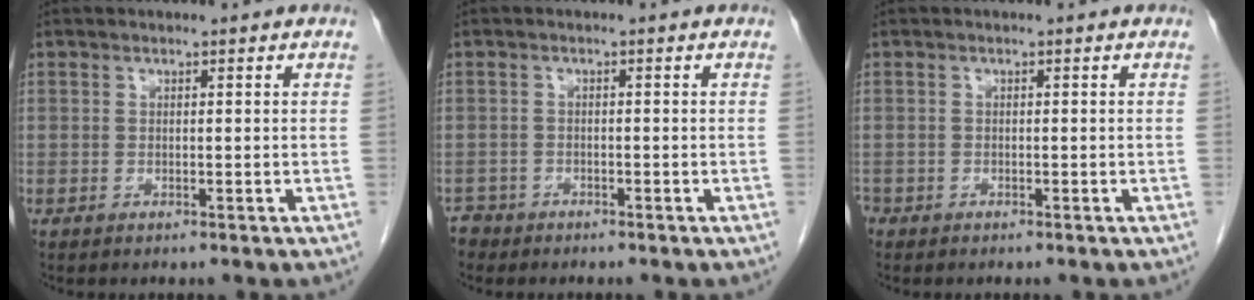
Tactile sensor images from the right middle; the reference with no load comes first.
{"total": 2.1, "force": [-1.7, 1.1, -0.5], "torque": [0.002, 0.003, -0.033]}
{"total": 0.9, "force": [-0.6, 0.7, 0.2], "torque": [-0.010, 0.001, -0.012]}